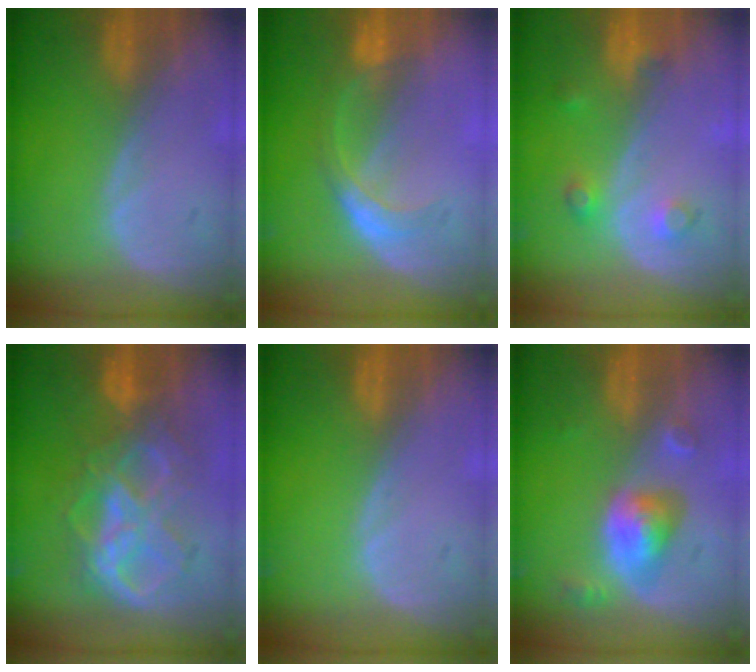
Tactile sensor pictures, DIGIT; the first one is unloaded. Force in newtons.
{"total": 5.4, "press": 4.8, "slide": 2.5}
{"total": 3.5, "press": 3.2, "slide": 1.3}
{"total": 9.6, "press": 9.5, "slide": 1.0}
{"total": 0.0}
{"total": 5.8, "press": 5.3, "slide": 2.4}